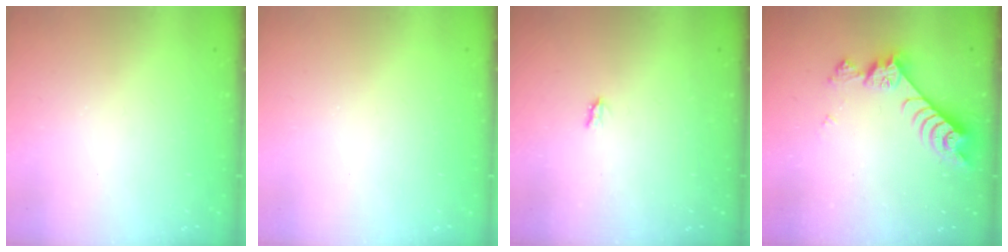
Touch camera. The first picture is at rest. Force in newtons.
{"total": 0.0}
{"total": 1.7, "press": 1.6, "slide": 0.3}
{"total": 7.7, "press": 7.6, "slide": 1.2}